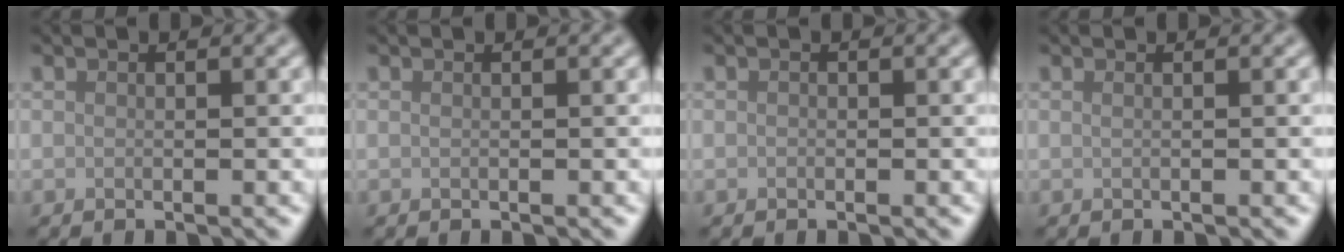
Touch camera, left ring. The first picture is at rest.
{"total": 0.0}
{"total": 0.0}
{"total": 0.7, "force": [0.2, 0.4, 0.6], "torque": [-0.004, -0.002, -0.005]}